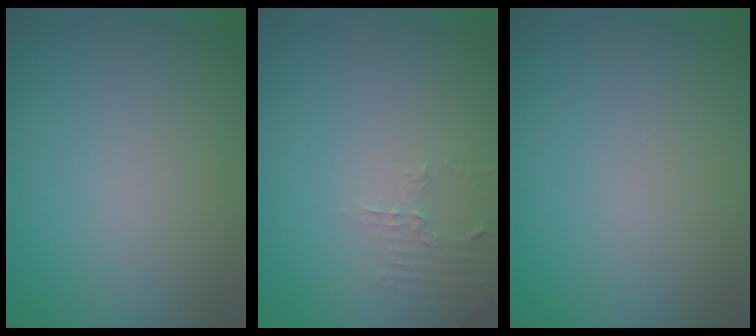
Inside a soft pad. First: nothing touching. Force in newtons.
{"total": 1.4, "press": 1.4, "slide": 0.4}
{"total": 0.0}